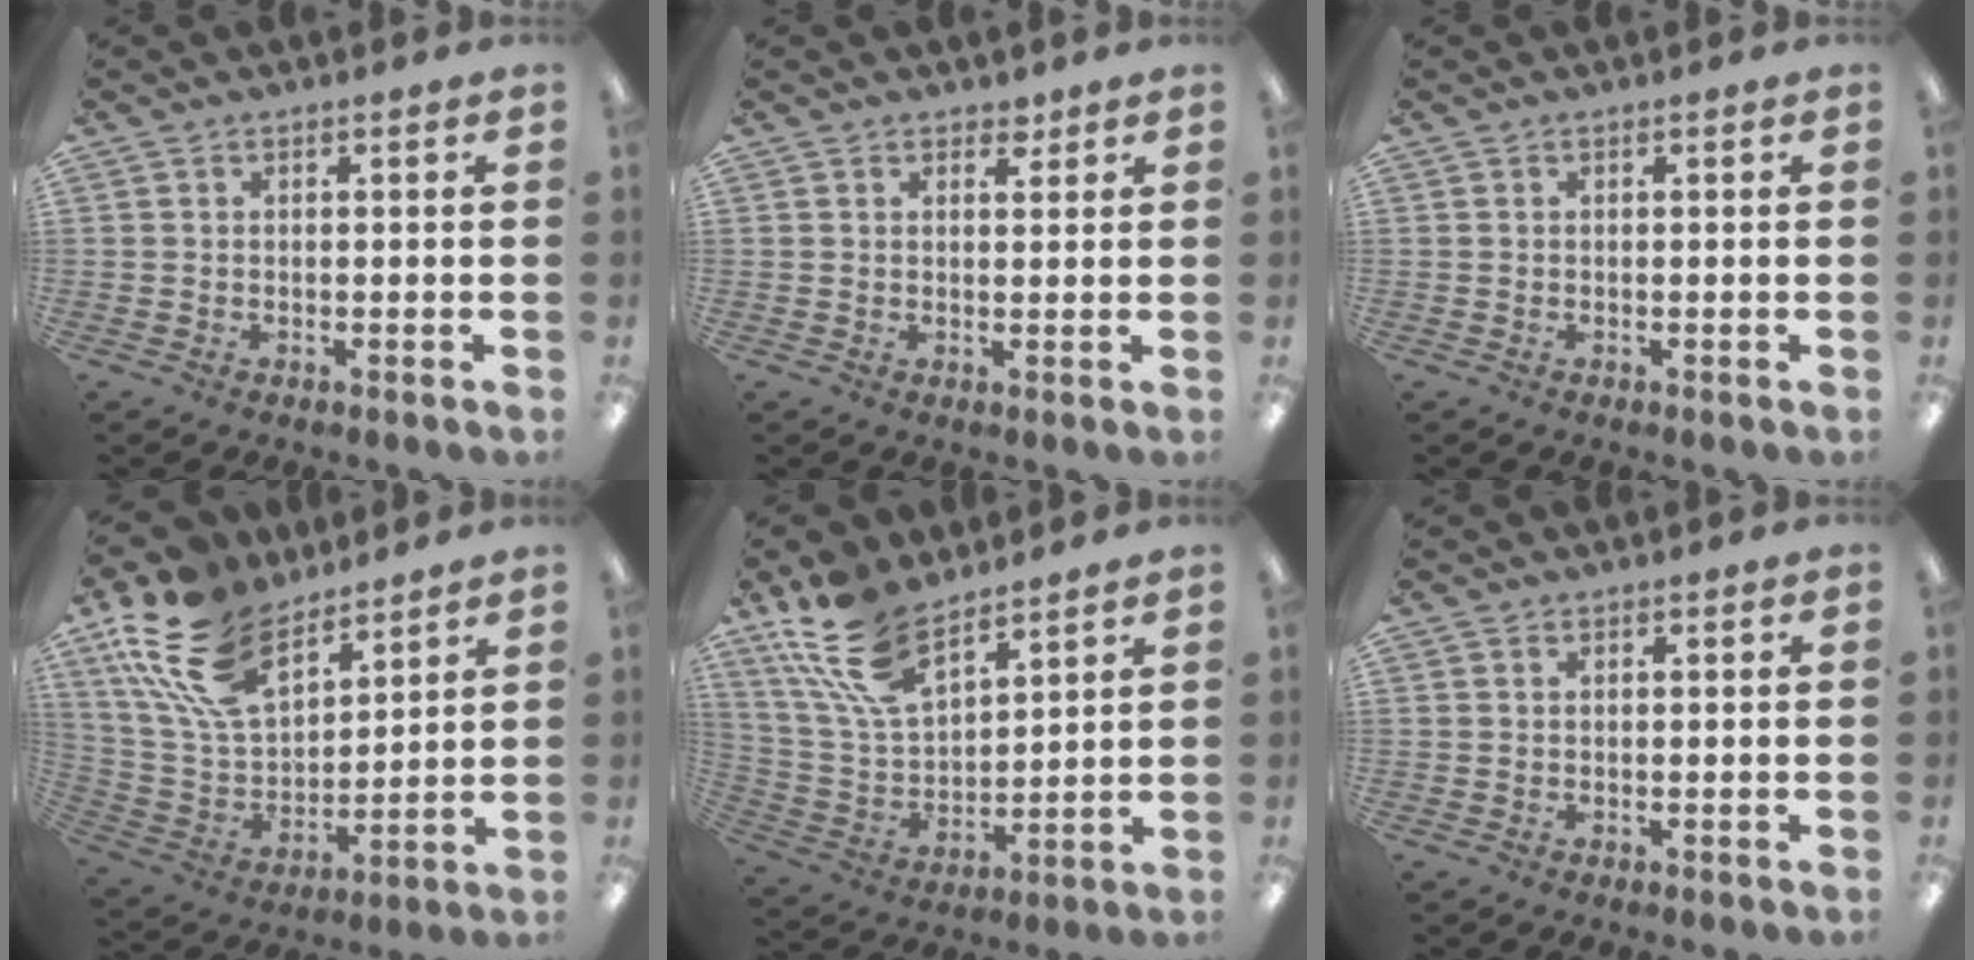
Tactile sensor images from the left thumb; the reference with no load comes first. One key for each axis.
{"total": 2.3, "fx": 1.8, "fy": 1.1, "fz": 0.7, "tx": 0.000, "ty": -0.006, "tz": 0.030}
{"total": 0.0}
{"total": 20.5, "fx": 12.9, "fy": 10.9, "fz": 11.7, "tx": -0.261, "ty": -0.057, "tz": 0.239}
{"total": 16.7, "fx": 11.2, "fy": 7.8, "fz": 9.7, "tx": -0.221, "ty": -0.040, "tz": 0.205}
{"total": 0.0}